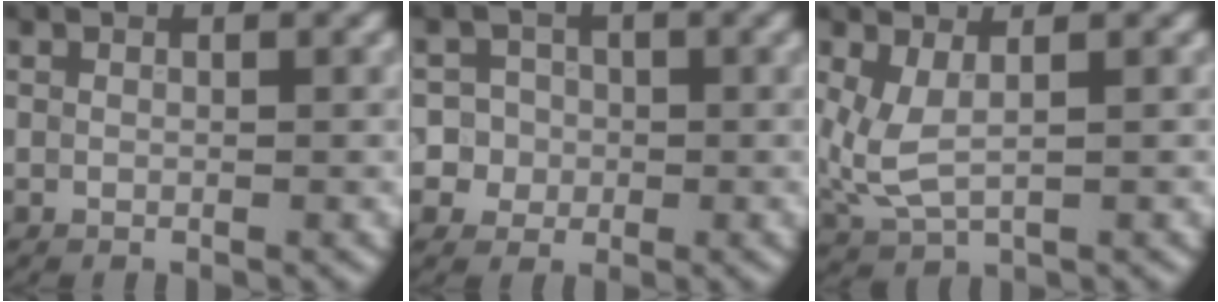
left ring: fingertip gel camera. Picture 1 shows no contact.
{"total": 5.1, "force": [-0.3, 4.9, 1.2], "torque": [0.002, 0.027, -0.023]}
{"total": 3.4, "force": [0.7, 1.6, 2.9], "torque": [-0.080, -0.007, 0.019]}